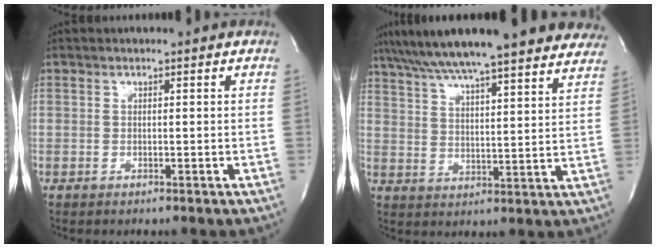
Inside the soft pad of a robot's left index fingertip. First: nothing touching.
{"total": 26.8, "force": [22.9, 3.1, 13.5], "torque": [-0.220, 0.005, 0.304]}